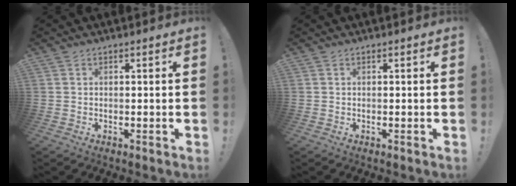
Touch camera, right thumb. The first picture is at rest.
{"total": 0.0}